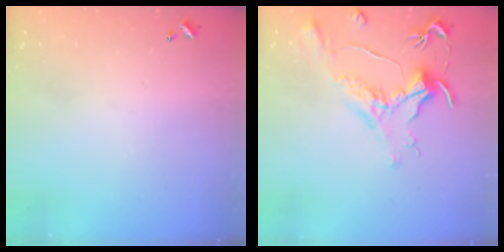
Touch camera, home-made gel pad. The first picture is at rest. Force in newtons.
{"total": 1.5, "press": 1.2, "slide": 0.9}